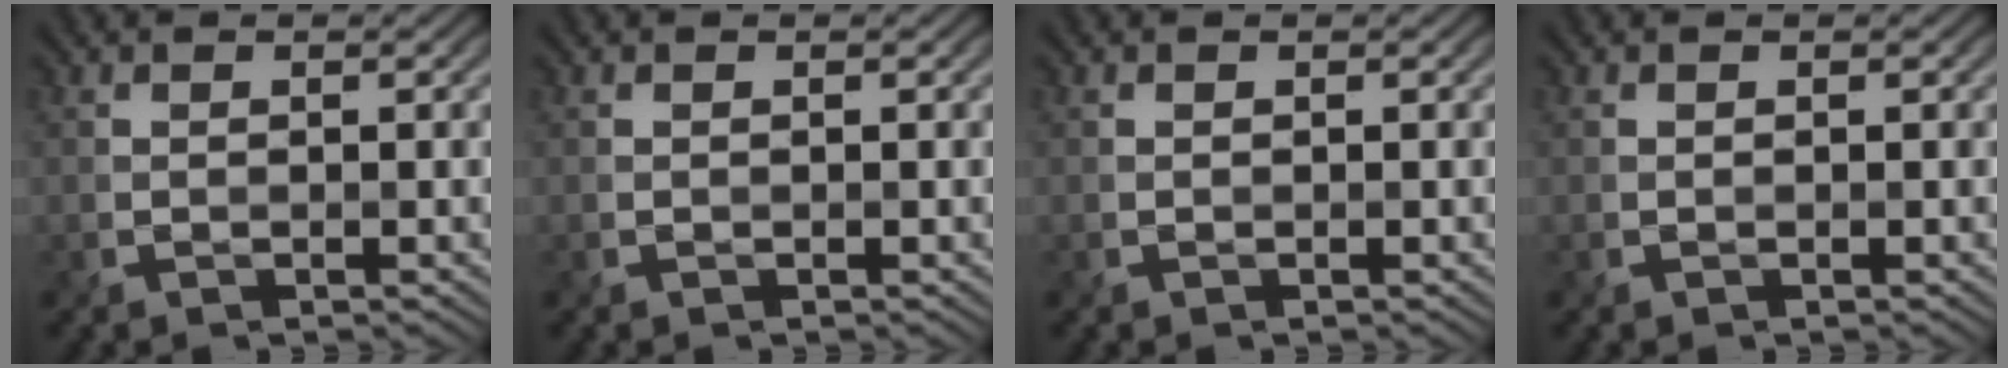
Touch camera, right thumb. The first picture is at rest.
{"total": 0.0}
{"total": 0.0}
{"total": 0.0}